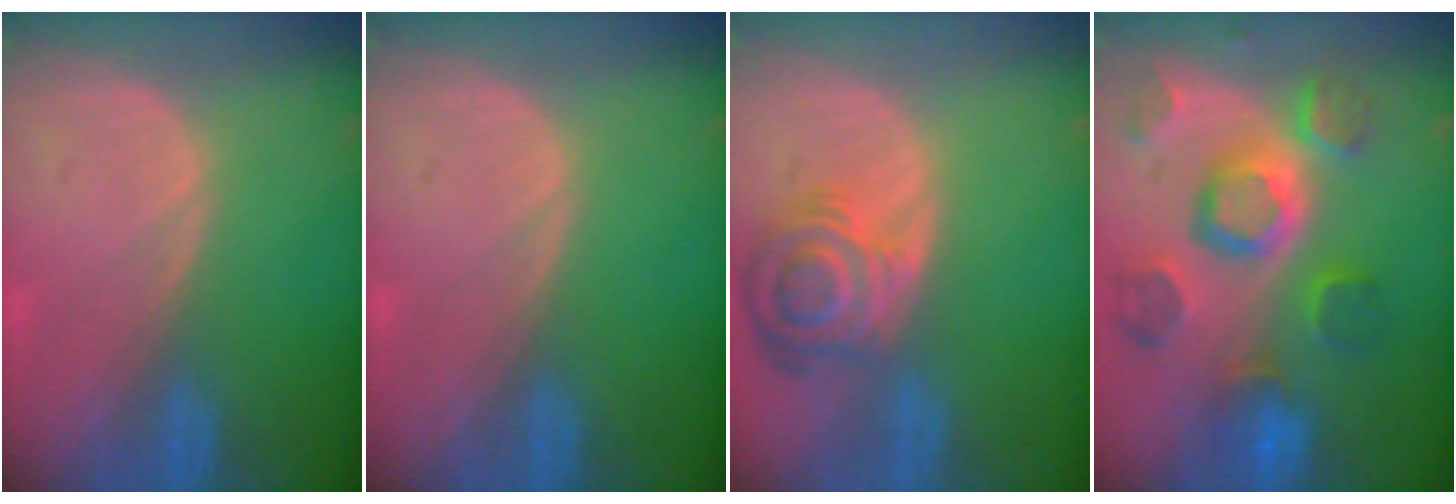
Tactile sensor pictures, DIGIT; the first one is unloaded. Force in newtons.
{"total": 0.0}
{"total": 8.2, "press": 7.3, "slide": 3.8}
{"total": 11.7, "press": 10.2, "slide": 5.7}